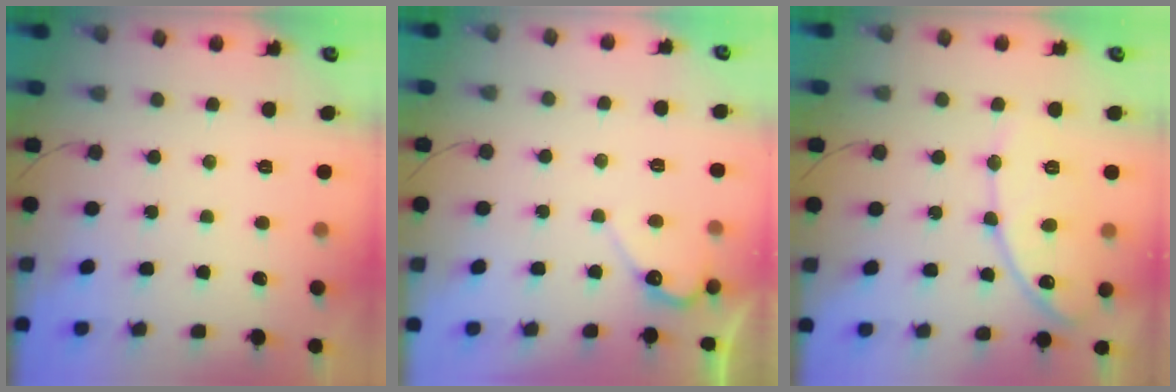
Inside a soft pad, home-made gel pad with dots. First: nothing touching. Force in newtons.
{"total": 6.7, "press": 6.7, "slide": 0.5}
{"total": 12.7, "press": 12.7, "slide": 0.9}